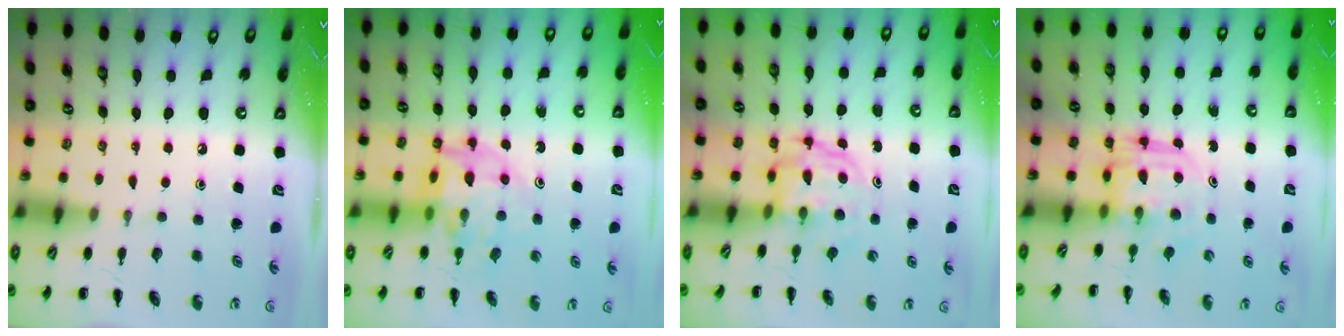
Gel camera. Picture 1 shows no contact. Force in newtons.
{"total": 11.2, "press": 10.7, "slide": 3.3}
{"total": 3.8, "press": 3.8, "slide": 0.2}
{"total": 3.1, "press": 3.1, "slide": 0.2}